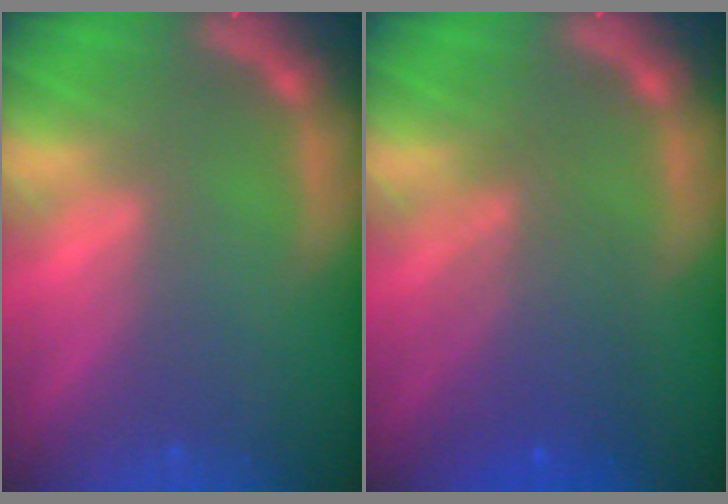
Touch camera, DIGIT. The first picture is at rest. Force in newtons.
{"total": 5.1}